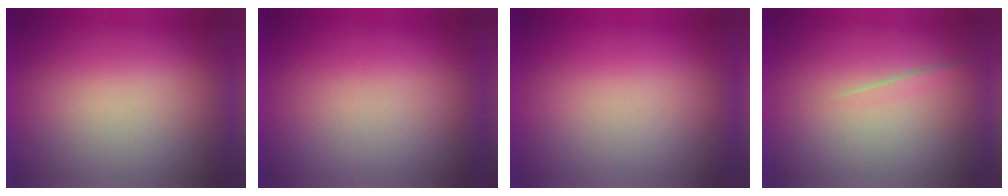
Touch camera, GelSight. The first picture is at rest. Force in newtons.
{"total": 0.0}
{"total": 0.0}
{"total": 1.6}